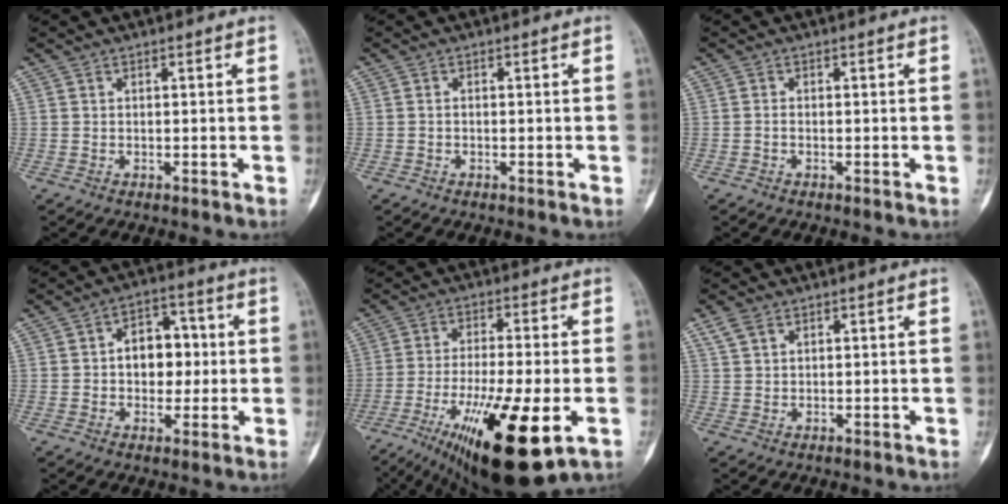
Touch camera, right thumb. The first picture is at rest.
{"total": 0.5, "force": [-0.2, 0.3, 0.4], "torque": [-0.006, 0.001, -0.007]}
{"total": 0.7, "force": [-0.3, 0.4, 0.4], "torque": [-0.007, 0.001, -0.009]}
{"total": 9.3, "force": [0.5, 6.6, 6.5], "torque": [-0.049, 0.017, 0.004]}
{"total": 20.4, "force": [-7.8, 5.3, 18.1], "torque": [-0.306, -0.014, -0.116]}
{"total": 3.0, "force": [1.8, 1.8, 1.6], "torque": [-0.035, 0.004, 0.042]}